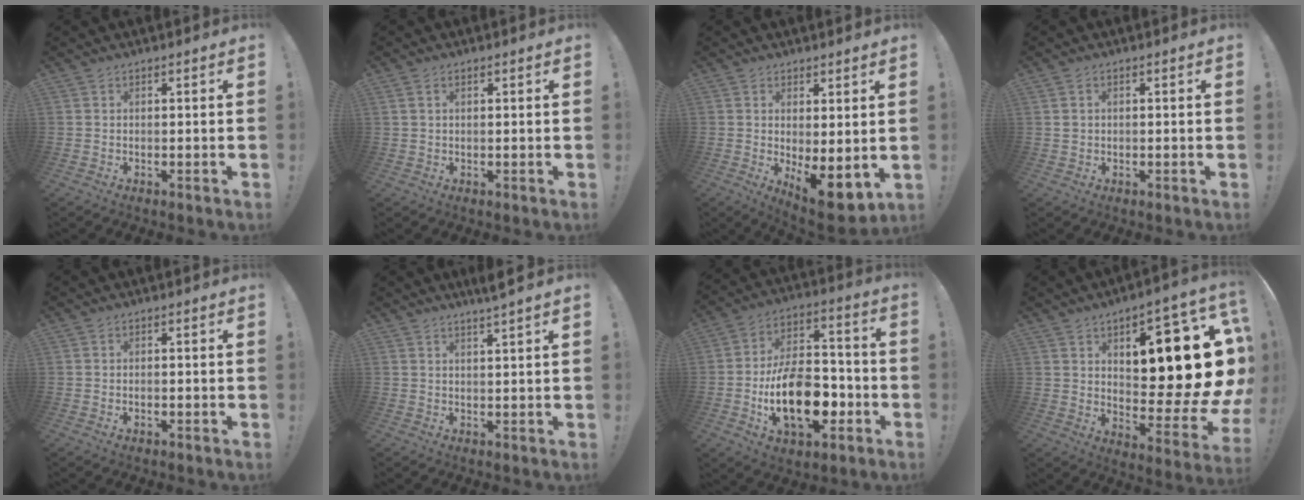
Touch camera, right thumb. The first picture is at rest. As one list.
[{"total": 1.5, "force": [0.6, 0.8, 1.1], "torque": [-0.027, 0.006, 0.012]}, {"total": 6.6, "force": [-0.3, 2.1, 6.3], "torque": [-0.062, -0.025, -0.001]}, {"total": 1.5, "force": [0.1, 1.3, 0.8], "torque": [-0.018, 0.007, 0.003]}, {"total": 0.9, "force": [-0.6, 0.3, 0.6], "torque": [-0.014, 0.002, -0.009]}, {"total": 3.3, "force": [2.5, -0.7, 2.0], "torque": [-0.041, -0.010, 0.042]}, {"total": 20.6, "force": [-6.2, 12.1, 15.6], "torque": [-0.274, 0.034, -0.097]}, {"total": 22.6, "force": [5.5, 8.9, 20.0], "torque": [-0.262, -0.046, 0.093]}]